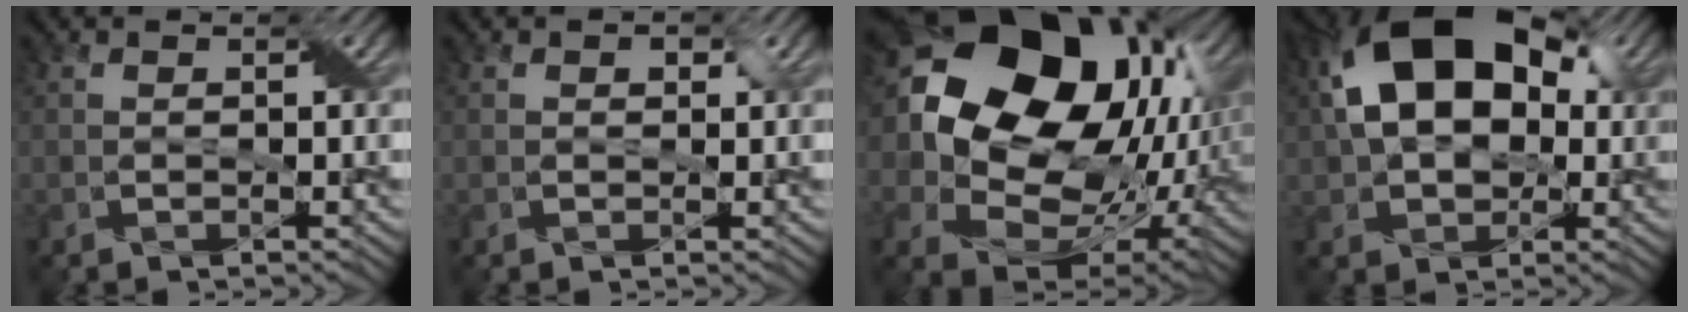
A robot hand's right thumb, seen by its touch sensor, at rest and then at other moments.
{"total": 0.8, "force": [0.3, 0.5, 0.5], "torque": [-0.006, -0.003, 0.005]}
{"total": 23.9, "force": [6.3, 18.4, 13.8], "torque": [-0.338, 0.012, 0.147]}
{"total": 16.5, "force": [3.5, 10.7, 12.0], "torque": [-0.202, 0.025, 0.053]}